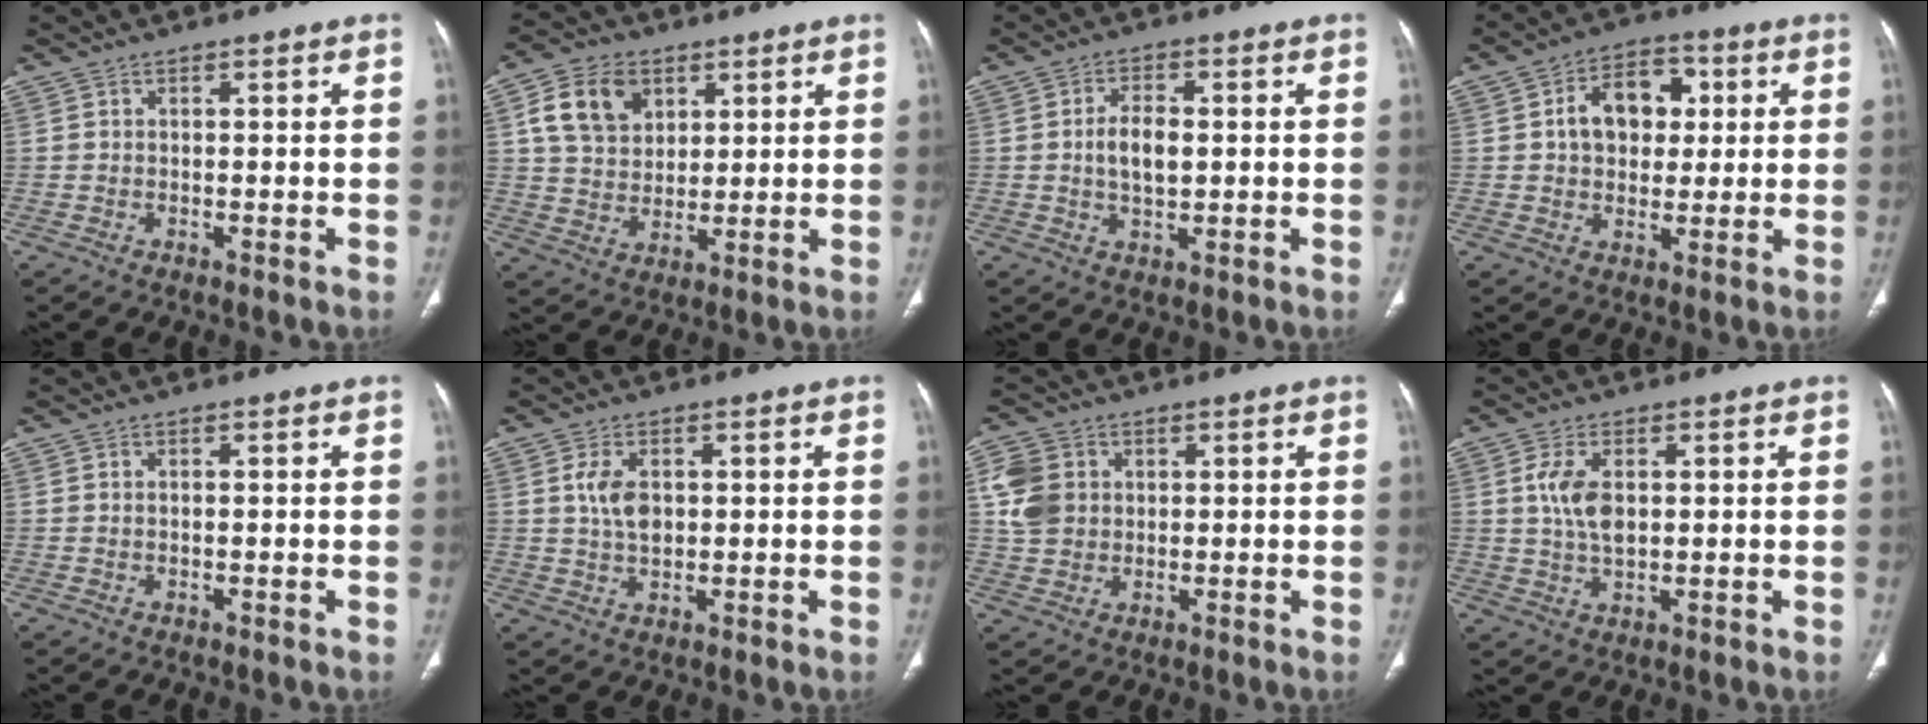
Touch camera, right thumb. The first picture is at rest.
{"total": 11.3, "force": [4.4, 8.5, 6.0], "torque": [-0.084, -0.007, 0.084]}
{"total": 6.0, "force": [0.3, 3.2, 5.0], "torque": [-0.089, 0.000, 0.003]}
{"total": 12.4, "force": [2.2, 9.1, 8.2], "torque": [-0.086, 0.013, 0.029]}
{"total": 0.5, "force": [0.1, 0.2, 0.5], "torque": [-0.014, 0.005, 0.003]}
{"total": 5.4, "force": [1.1, 3.4, 4.1], "torque": [-0.074, -0.003, 0.021]}
{"total": 7.4, "force": [1.6, 6.2, 3.6], "torque": [-0.063, 0.000, 0.031]}
{"total": 6.5, "force": [1.3, 3.6, 5.2], "torque": [-0.103, -0.005, 0.026]}